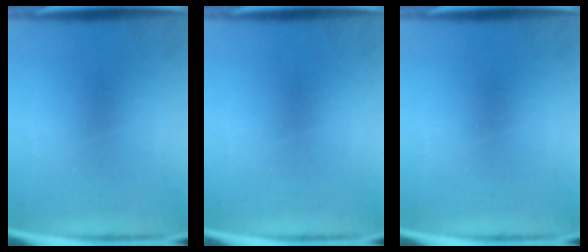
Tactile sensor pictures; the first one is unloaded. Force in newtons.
{"total": 0.0}
{"total": 0.0}